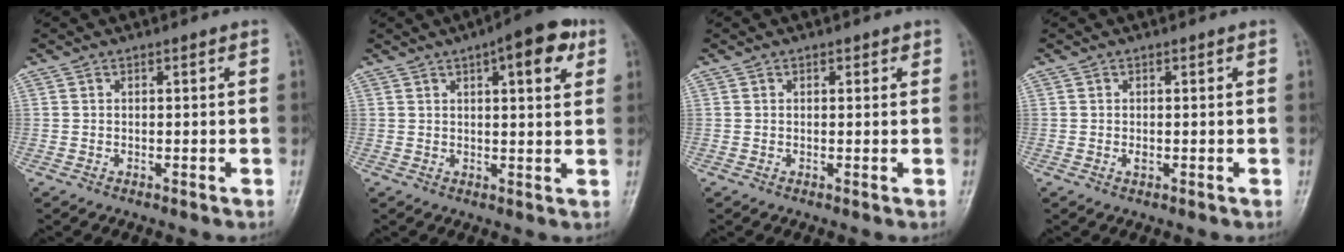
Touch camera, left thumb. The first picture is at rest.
{"total": 9.9, "force": [4.5, 3.5, 8.1], "torque": [-0.084, -0.004, 0.056]}
{"total": 1.4, "force": [0.7, 1.0, 0.6], "torque": [0.007, -0.001, 0.005]}
{"total": 1.1, "force": [-0.2, 0.8, 0.8], "torque": [-0.008, -0.001, -0.005]}